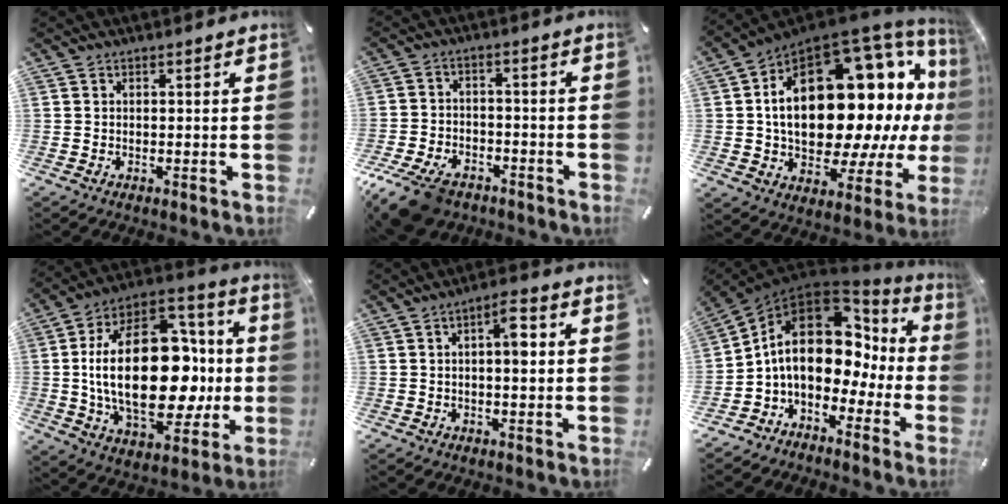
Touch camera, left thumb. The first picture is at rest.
{"total": 10.1, "force": [-6.7, 5.9, 4.7], "torque": [-0.097, 0.036, -0.121]}
{"total": 29.5, "force": [4.1, 16.6, 24.0], "torque": [-0.405, -0.044, 0.079]}
{"total": 31.3, "force": [-0.3, 18.2, 25.5], "torque": [-0.474, -0.007, 0.004]}
{"total": 6.0, "force": [0.5, 2.3, 5.5], "torque": [-0.082, 0.006, 0.002]}
{"total": 16.5, "force": [1.9, 11.7, 11.5], "torque": [-0.203, -0.015, 0.034]}